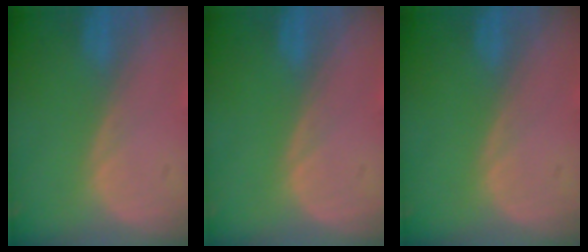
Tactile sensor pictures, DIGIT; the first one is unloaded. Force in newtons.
{"total": 0.0}
{"total": 0.0}